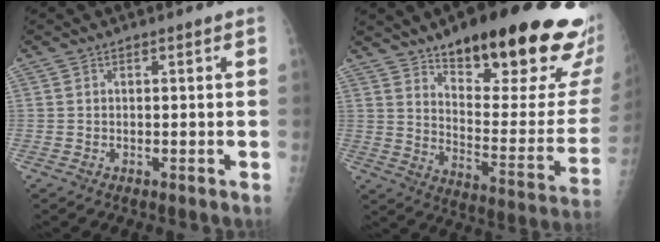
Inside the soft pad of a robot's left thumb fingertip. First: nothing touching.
{"total": 31.0, "force": [19.1, 9.1, 22.7], "torque": [-0.254, -0.073, 0.277]}